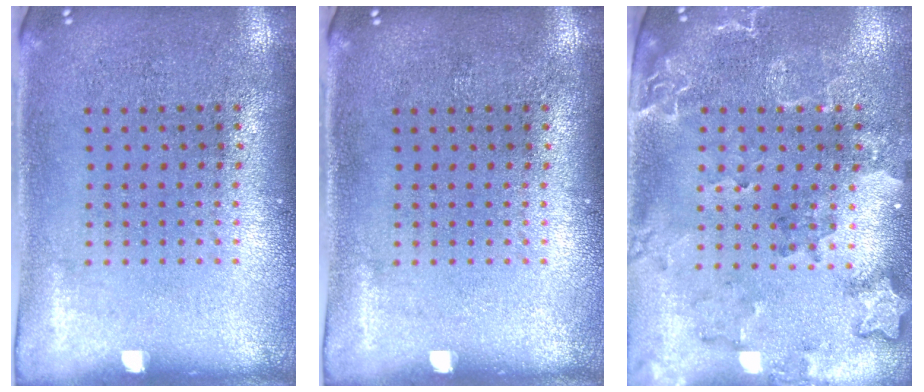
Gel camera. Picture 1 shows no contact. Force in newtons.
{"total": 0.0}
{"total": 2.1, "press": 1.9, "slide": 0.9}